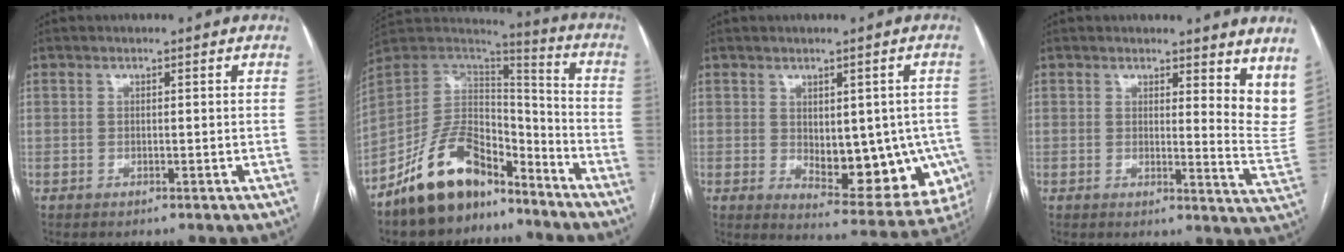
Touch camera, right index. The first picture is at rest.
{"total": 15.5, "force": [-11.4, 7.3, 7.7], "torque": [-0.143, 0.039, -0.205]}
{"total": 14.3, "force": [-2.2, 6.8, 12.4], "torque": [-0.132, 0.001, -0.009]}
{"total": 8.5, "force": [6.9, 2.3, 4.3], "torque": [-0.032, -0.042, 0.062]}